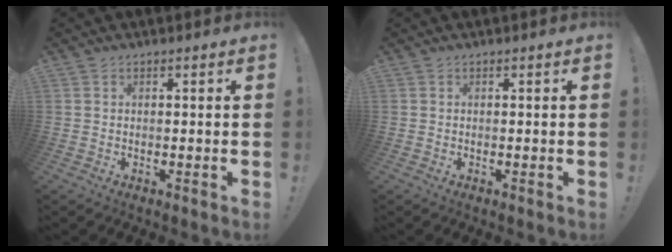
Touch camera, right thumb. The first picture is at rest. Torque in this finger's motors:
{"motor_torque": [0.00, 0.00, 0.00, 0.00, 0.00]}